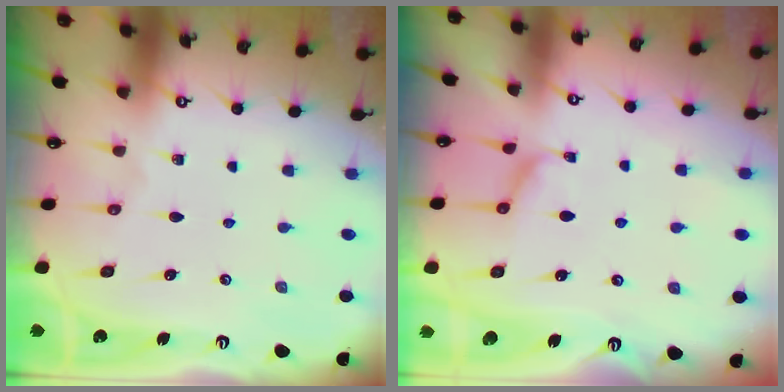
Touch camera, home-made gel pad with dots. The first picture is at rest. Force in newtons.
{"total": 1.8, "press": 1.7, "slide": 0.6}